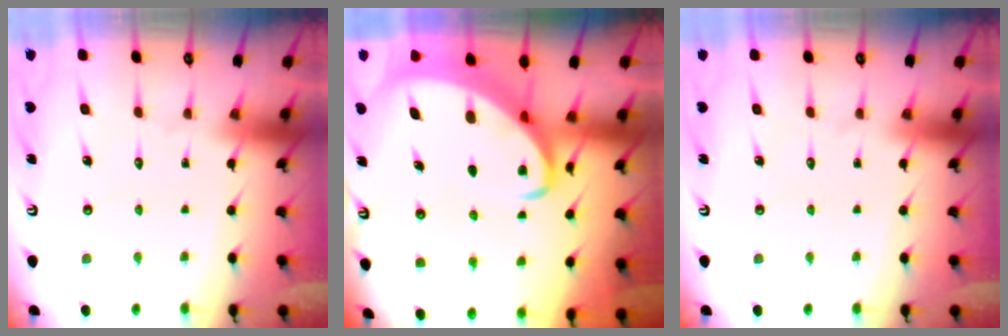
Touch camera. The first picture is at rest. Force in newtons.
{"total": 3.8, "press": 3.8, "slide": 0.5}
{"total": 0.0}